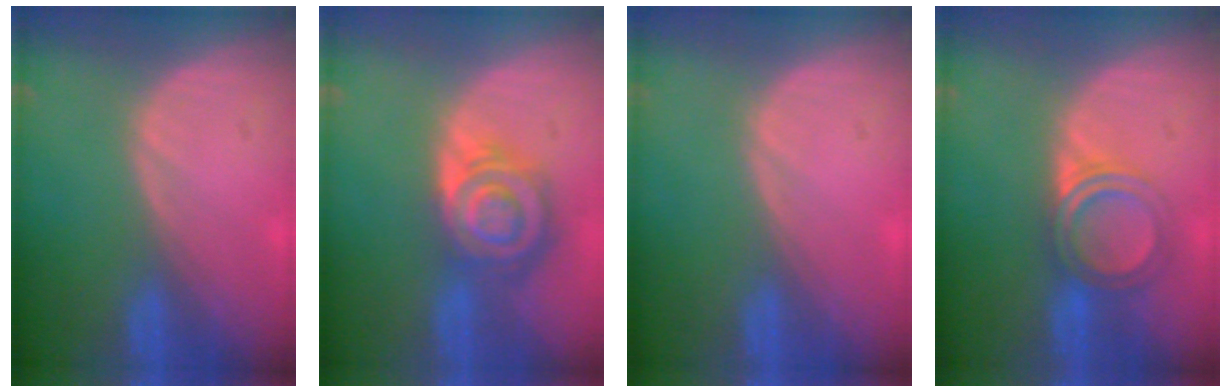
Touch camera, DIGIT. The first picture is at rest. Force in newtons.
{"total": 8.5, "press": 7.3, "slide": 4.4}
{"total": 0.0}
{"total": 5.0, "press": 4.9, "slide": 1.1}